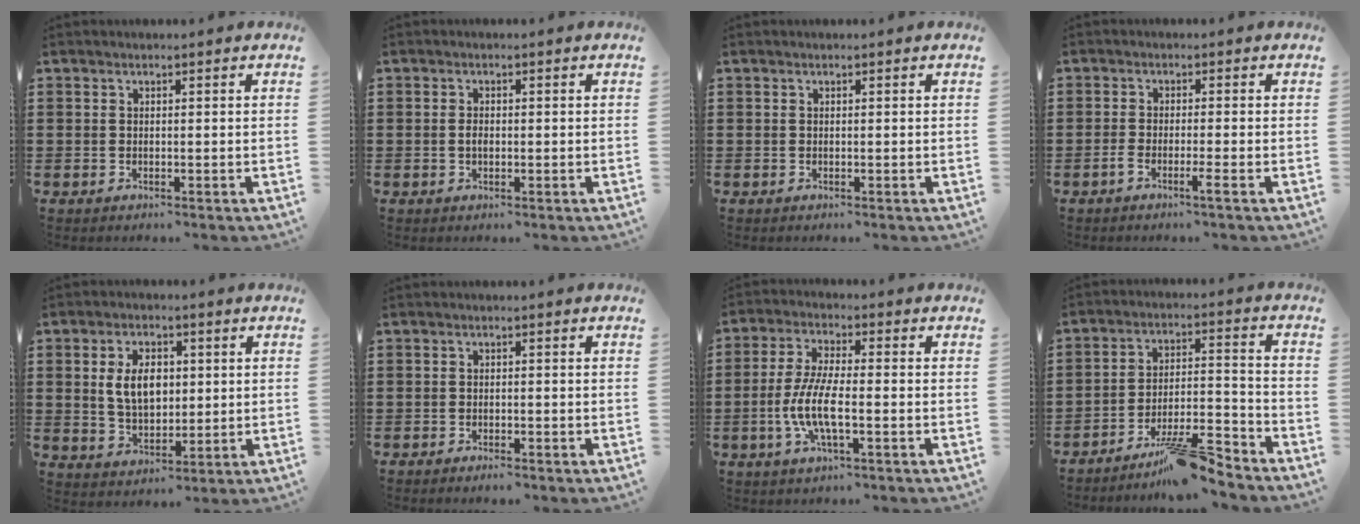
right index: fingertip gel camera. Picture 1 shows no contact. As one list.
[{"total": 1.4, "force": [-0.2, 0.8, 1.2], "torque": [-0.023, 0.003, -0.004]}, {"total": 0.0}, {"total": 2.2, "force": [-1.4, 0.0, 1.7], "torque": [-0.036, -0.004, -0.028]}, {"total": 6.6, "force": [1.0, 4.2, 5.0], "torque": [-0.100, 0.008, 0.010]}, {"total": 1.1, "force": [-1.1, 0.1, 0.2], "torque": [-0.008, -0.002, -0.021]}, {"total": 7.8, "force": [-2.5, 2.0, 7.1], "torque": [-0.160, -0.013, -0.054]}, {"total": 9.8, "force": [-8.1, 1.4, 5.4], "torque": [-0.076, 0.026, -0.147]}]